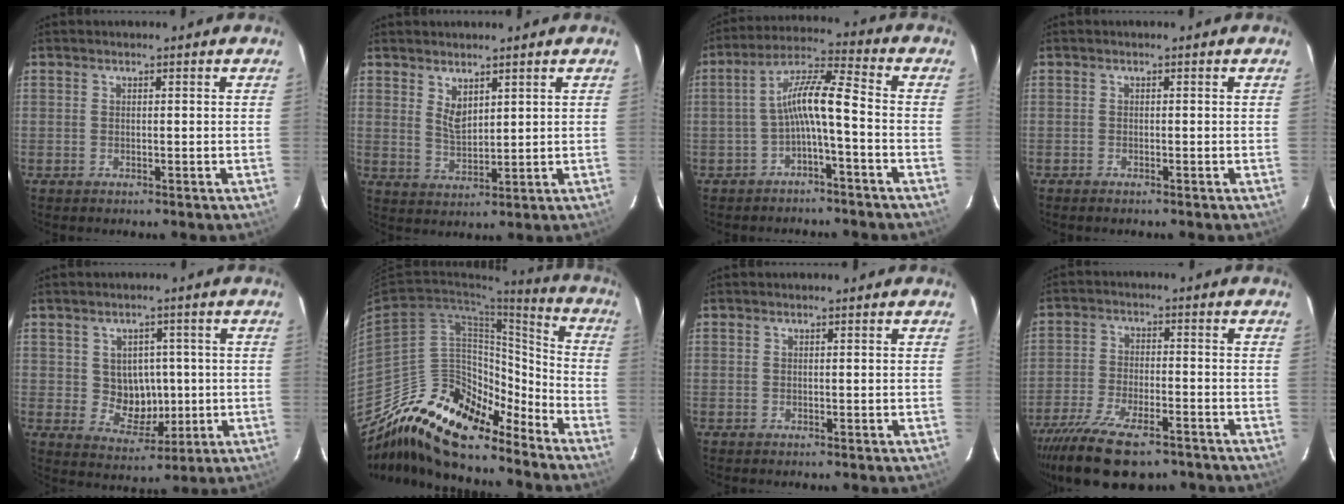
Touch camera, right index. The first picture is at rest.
{"total": 4.0, "force": [2.7, 1.8, 2.4], "torque": [-0.042, -0.003, 0.052]}
{"total": 7.9, "force": [-2.6, 0.8, 7.4], "torque": [-0.164, 0.022, -0.046]}
{"total": 0.7, "force": [-0.6, 0.2, 0.2], "torque": [-0.006, -0.001, -0.013]}
{"total": 7.2, "force": [0.2, 6.5, 3.1], "torque": [-0.056, 0.003, 0.018]}
{"total": 20.3, "force": [-15.8, 7.7, 10.3], "torque": [-0.179, 0.006, -0.282]}
{"total": 0.0}
{"total": 15.1, "force": [-11.1, 5.6, 8.5], "torque": [-0.185, -0.029, -0.191]}